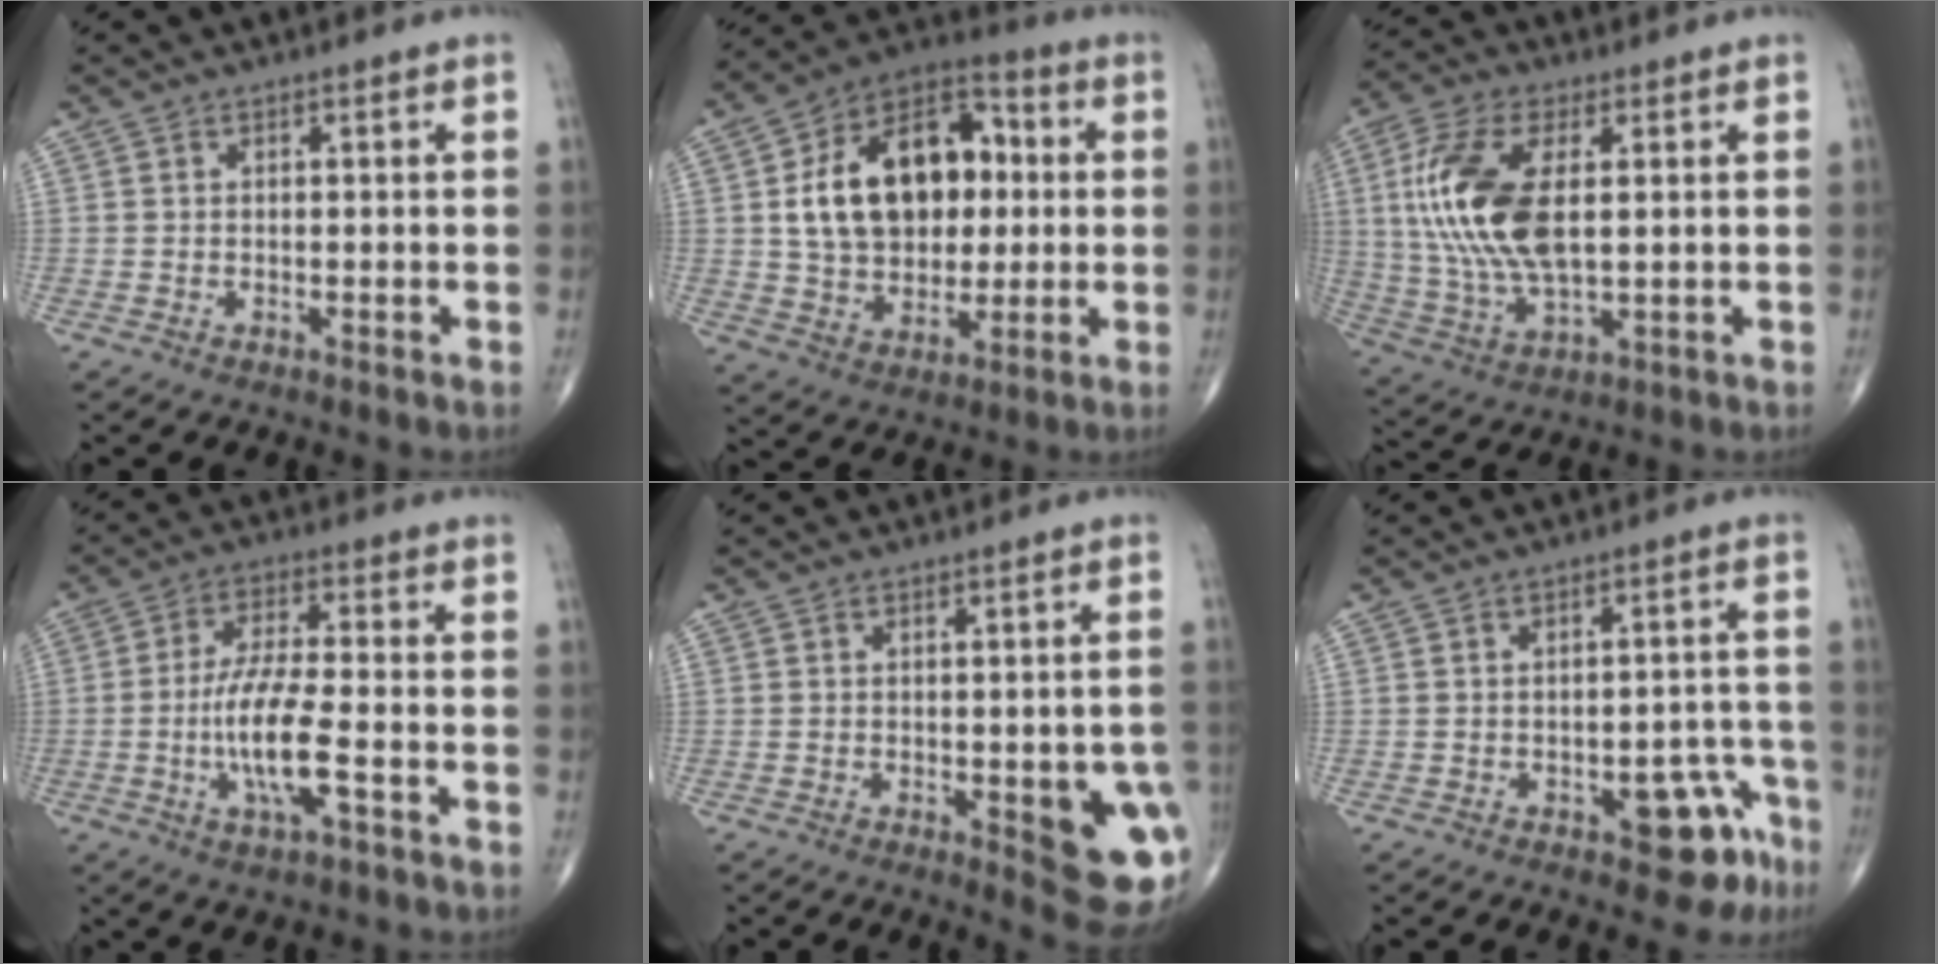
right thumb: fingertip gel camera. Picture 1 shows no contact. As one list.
[{"total": 21.2, "force": [2.8, 14.3, 15.3], "torque": [-0.215, 0.021, 0.049]}, {"total": 17.1, "force": [2.6, 8.2, 14.8], "torque": [-0.313, -0.005, 0.055]}, {"total": 10.8, "force": [-3.0, 2.7, 10.0], "torque": [-0.203, 0.012, -0.055]}, {"total": 13.1, "force": [-2.9, 4.6, 11.9], "torque": [-0.118, -0.006, -0.021]}, {"total": 8.4, "force": [-4.5, 4.0, 5.9], "torque": [-0.038, 0.037, -0.051]}]